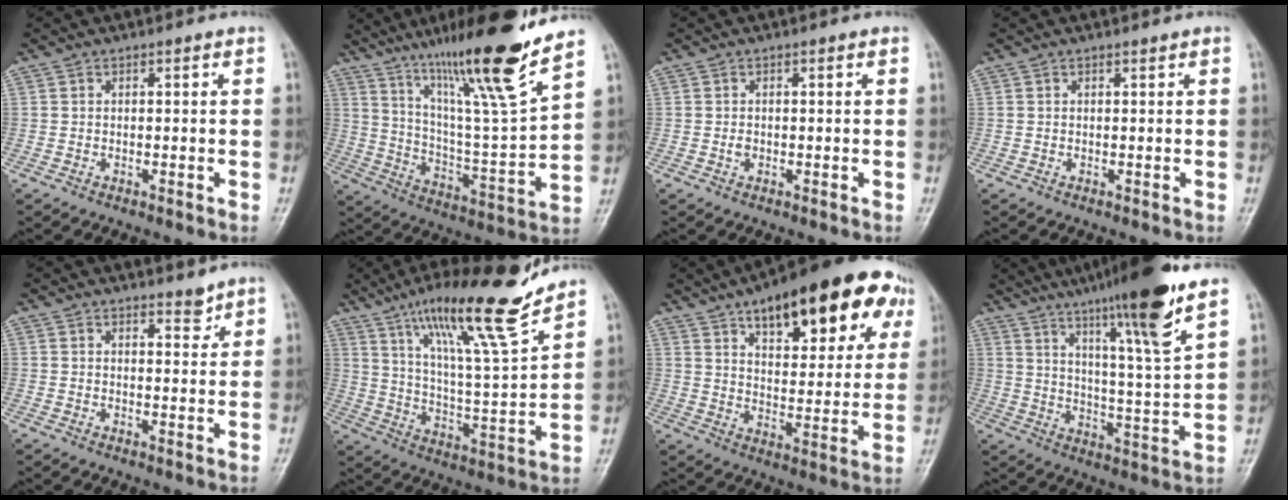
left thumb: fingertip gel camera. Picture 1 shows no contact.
{"total": 21.5, "force": [15.2, 0.7, 15.3], "torque": [-0.228, -0.076, 0.262]}
{"total": 1.0, "force": [-0.1, 0.7, 0.7], "torque": [-0.008, 0.001, -0.002]}
{"total": 0.0}
{"total": 2.4, "force": [2.1, 0.7, 0.8], "torque": [-0.001, -0.018, 0.033]}
{"total": 19.8, "force": [14.1, 2.1, 13.8], "torque": [-0.208, -0.072, 0.239]}
{"total": 24.0, "force": [13.0, 10.0, 17.6], "torque": [-0.205, -0.013, 0.185]}
{"total": 18.5, "force": [12.2, 0.5, 13.8], "torque": [-0.205, -0.055, 0.191]}